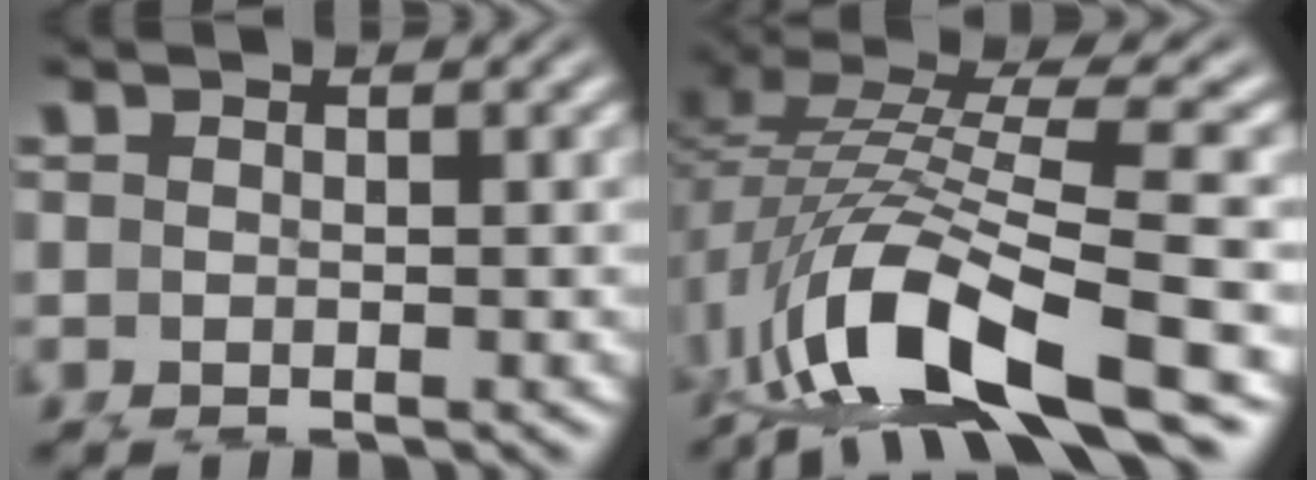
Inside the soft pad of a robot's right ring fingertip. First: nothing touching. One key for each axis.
{"total": 8.1, "fx": -1.0, "fy": 4.2, "fz": 6.9, "tx": -0.141, "ty": -0.030, "tz": 0.005}